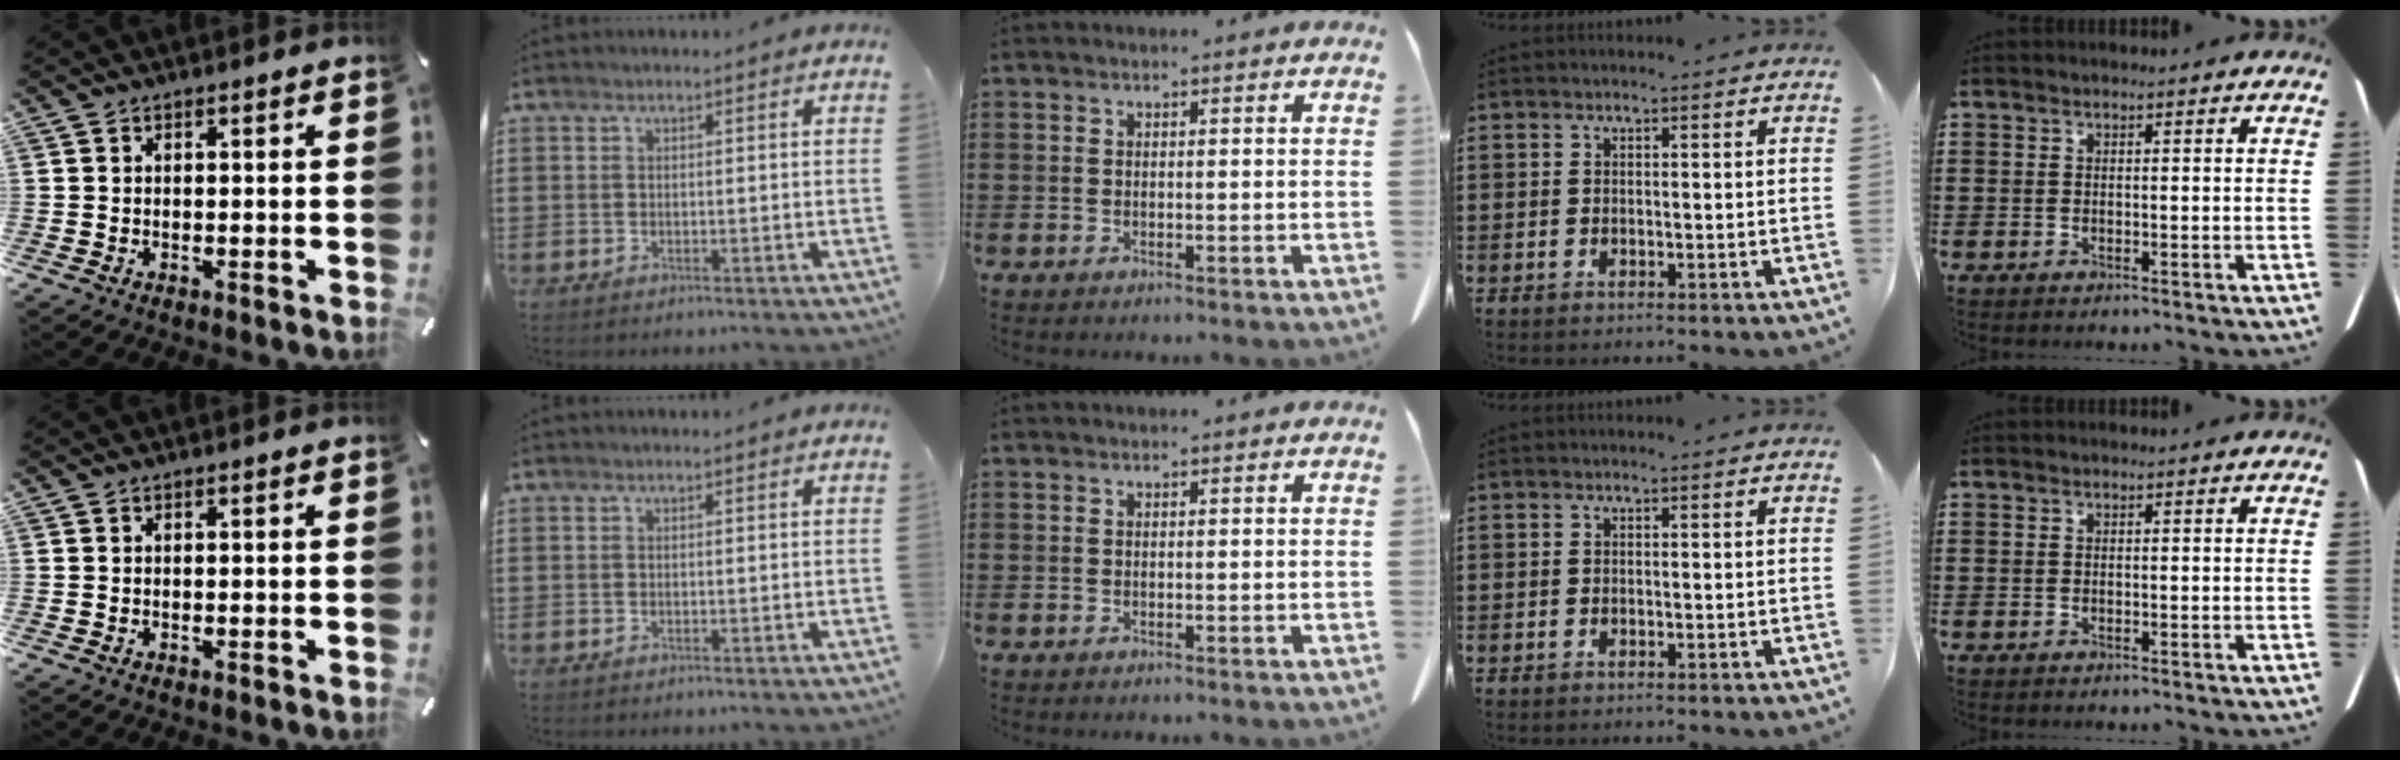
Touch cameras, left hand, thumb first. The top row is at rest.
{}